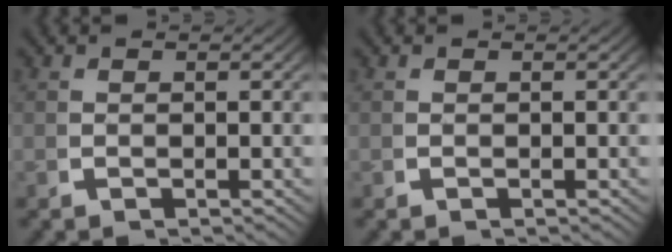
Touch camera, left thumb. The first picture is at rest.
{"total": 0.0}